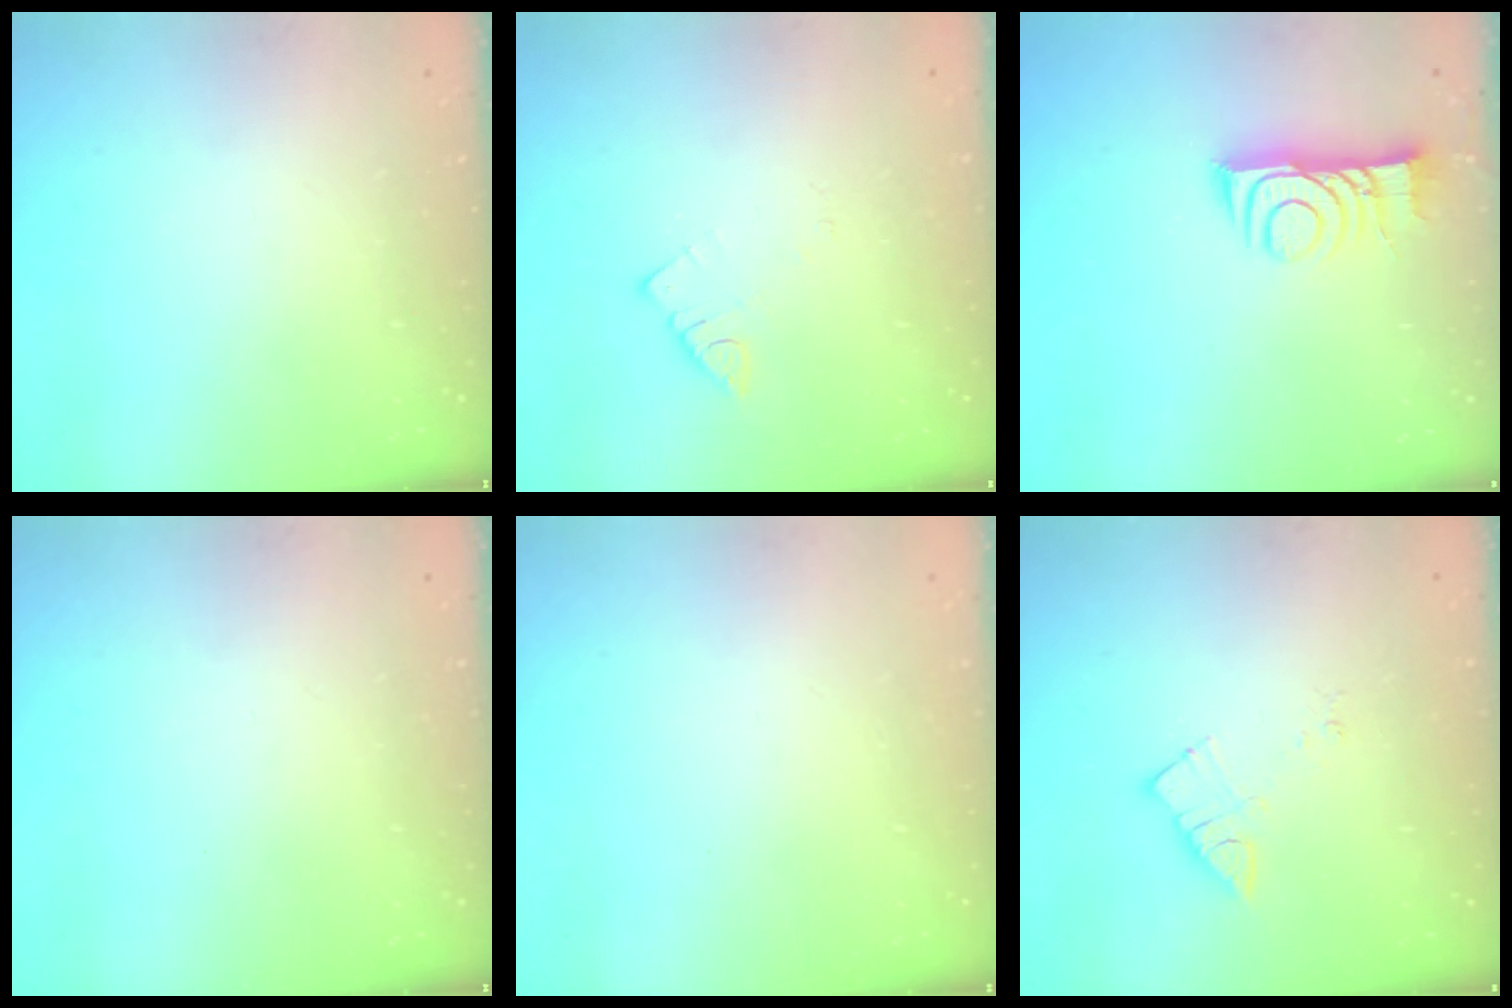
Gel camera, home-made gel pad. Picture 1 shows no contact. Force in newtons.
{"total": 2.5, "press": 2.5, "slide": 0.3}
{"total": 10.6, "press": 10.6, "slide": 1.0}
{"total": 0.0}
{"total": 1.5, "press": 1.5, "slide": 0.1}
{"total": 5.0, "press": 5.0, "slide": 0.4}